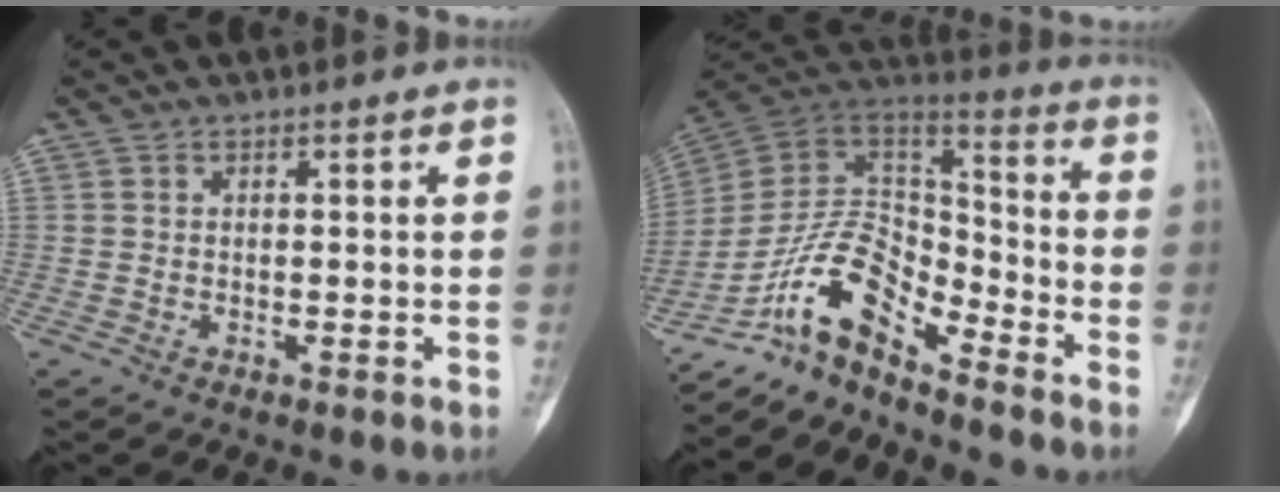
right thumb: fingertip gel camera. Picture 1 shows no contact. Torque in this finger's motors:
{"motor_torque": [0.40, 0.11, 1.45, -1.32, 0.10]}